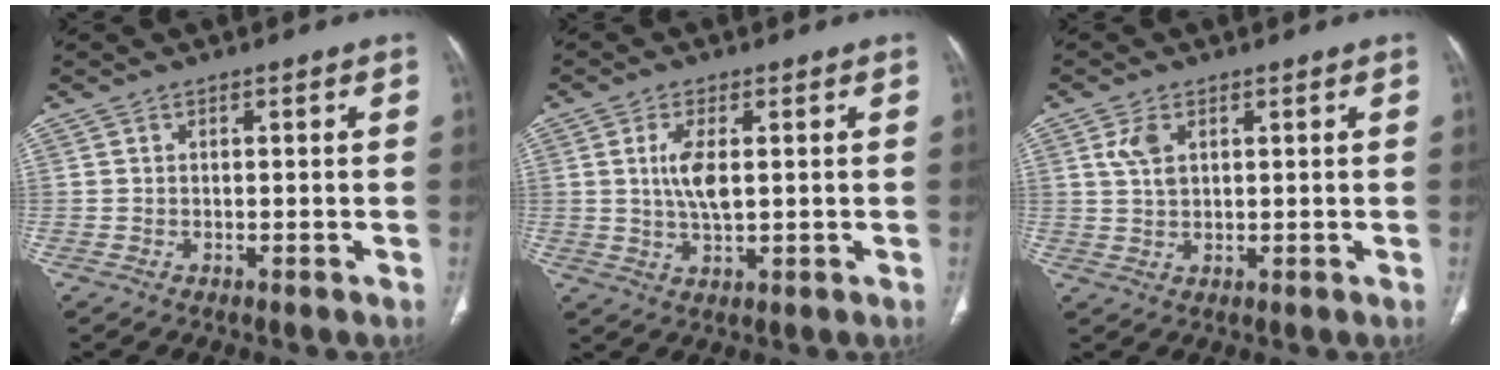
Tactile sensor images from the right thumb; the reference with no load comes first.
{"total": 5.6, "force": [0.9, 2.1, 5.1], "torque": [-0.110, -0.008, 0.021]}
{"total": 3.7, "force": [1.5, 2.0, 2.7], "torque": [-0.055, 0.000, 0.035]}